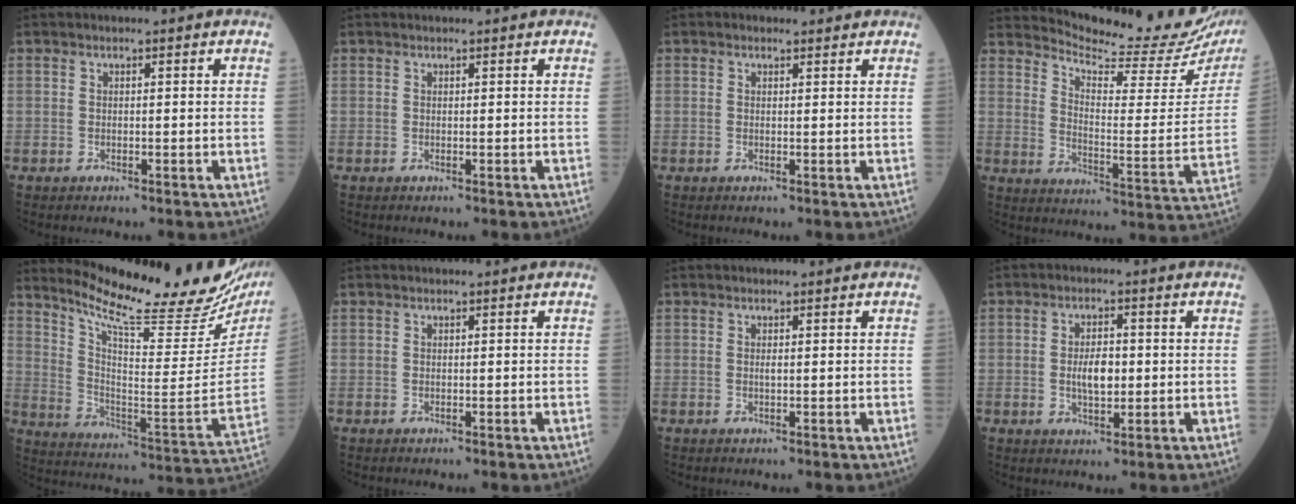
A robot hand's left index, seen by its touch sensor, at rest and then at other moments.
{"total": 1.2, "force": [1.1, 0.0, 0.3], "torque": [-0.008, 0.016, 0.017]}
{"total": 1.0, "force": [0.8, 0.5, 0.1], "torque": [-0.009, 0.003, 0.008]}
{"total": 19.5, "force": [18.4, 0.6, 6.4], "torque": [-0.105, -0.093, 0.236]}
{"total": 27.0, "force": [23.1, 2.9, 13.5], "torque": [-0.222, -0.080, 0.321]}
{"total": 0.6, "force": [0.6, 0.0, 0.2], "torque": [-0.004, 0.010, 0.010]}
{"total": 0.5, "force": [0.2, 0.1, 0.5], "torque": [-0.014, 0.001, 0.003]}
{"total": 4.3, "force": [-0.1, 1.9, 3.9], "torque": [-0.075, 0.002, 0.000]}